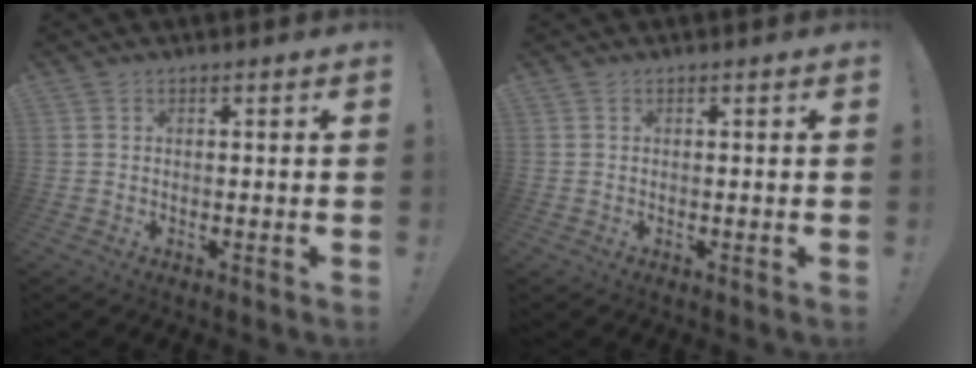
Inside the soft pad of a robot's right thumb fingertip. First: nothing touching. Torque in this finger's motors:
{"motor_torque": [-0.04, 0.04, -0.03, 0.03, 0.00]}